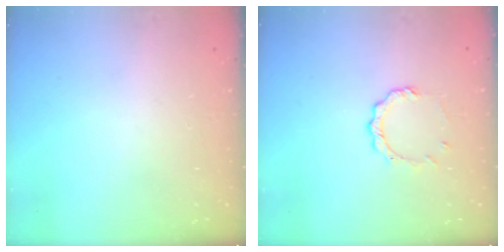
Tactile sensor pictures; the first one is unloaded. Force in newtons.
{"total": 5.5, "press": 5.5, "slide": 0.5}